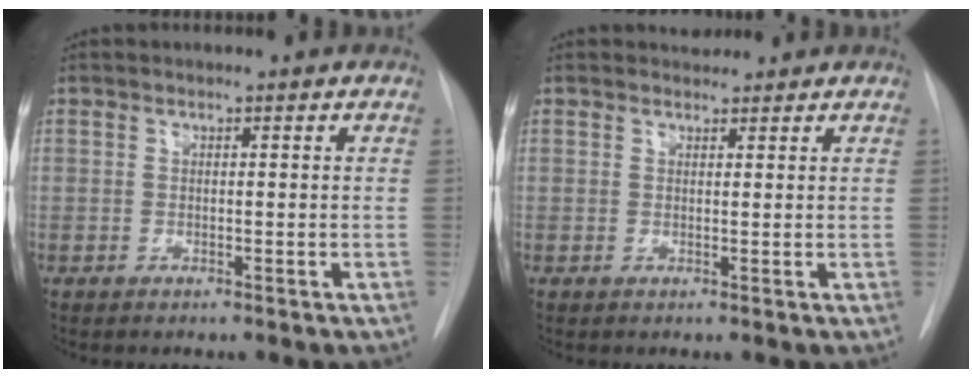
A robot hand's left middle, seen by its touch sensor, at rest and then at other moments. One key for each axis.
{"total": 1.3, "fx": 1.2, "fy": 0.5, "fz": -0.1, "tx": -0.002, "ty": 0.005, "tz": 0.018}